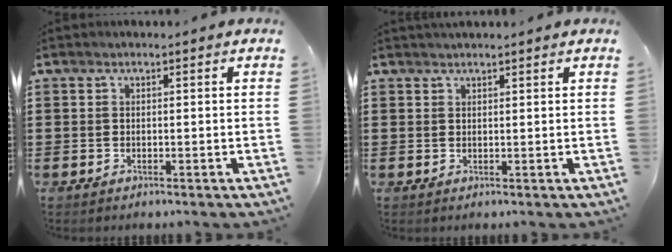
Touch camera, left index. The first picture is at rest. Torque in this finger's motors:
{"motor_torque": [-1.64, 0.50, -0.81, -0.03]}